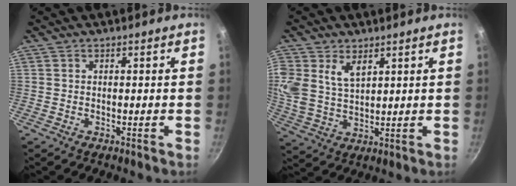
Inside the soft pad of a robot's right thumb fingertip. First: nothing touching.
{"total": 10.1, "force": [4.5, 6.5, 6.3], "torque": [-0.136, -0.012, 0.095]}